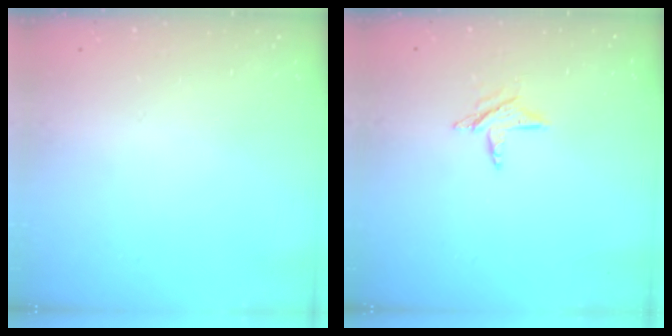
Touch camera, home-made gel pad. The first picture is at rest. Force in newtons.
{"total": 5.9, "press": 5.9, "slide": 0.5}